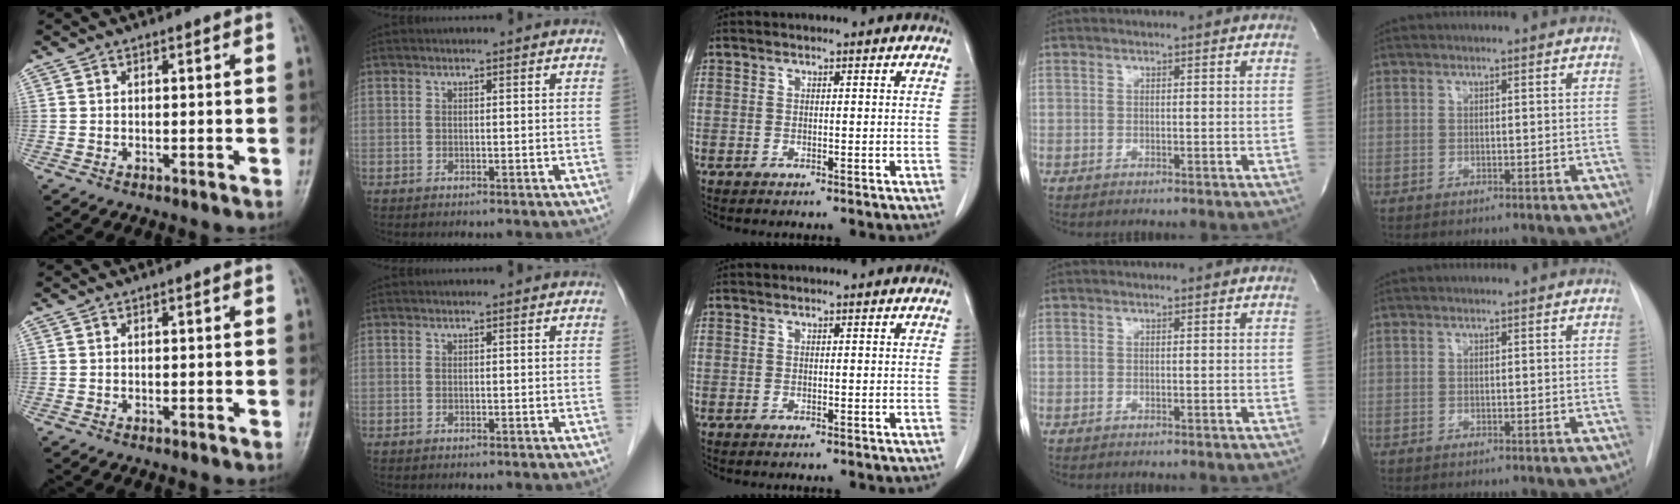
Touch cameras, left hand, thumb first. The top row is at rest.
{}